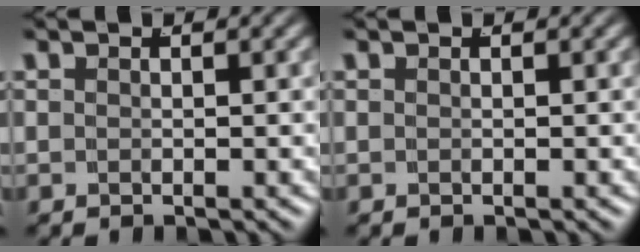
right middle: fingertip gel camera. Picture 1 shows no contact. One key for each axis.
{"total": 0.0}